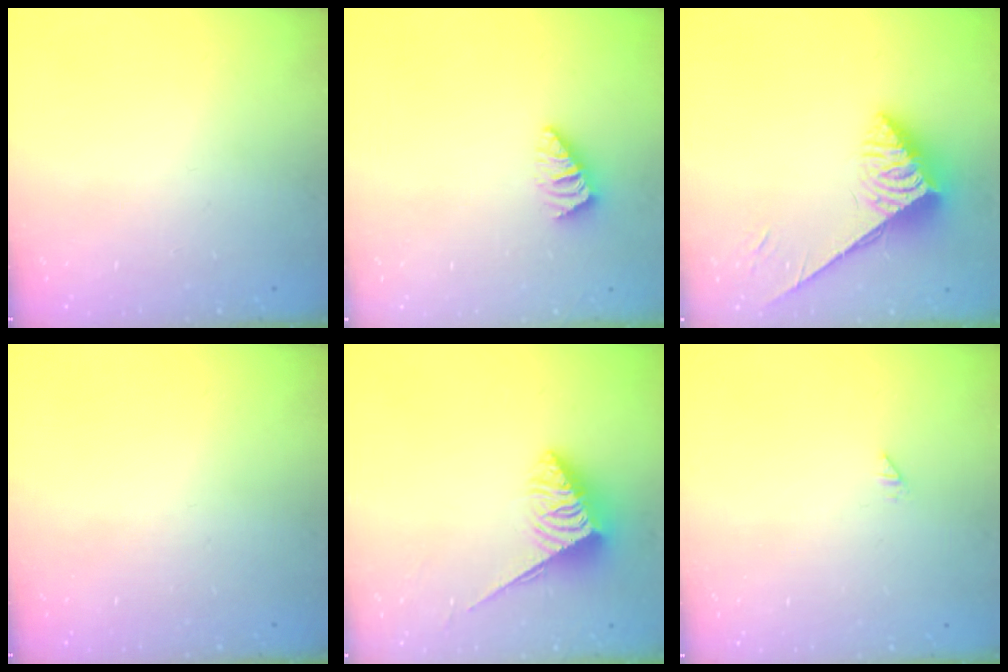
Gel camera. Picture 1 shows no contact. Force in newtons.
{"total": 1.1, "press": 1.0, "slide": 0.3}
{"total": 6.3, "press": 6.3, "slide": 0.4}
{"total": 0.0}
{"total": 3.4, "press": 3.4, "slide": 0.3}
{"total": 0.0}